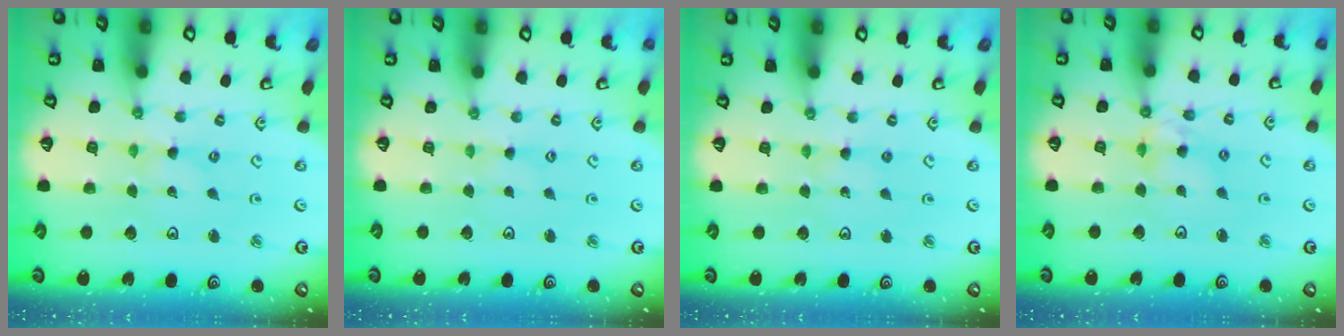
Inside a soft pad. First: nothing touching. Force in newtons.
{"total": 0.0}
{"total": 2.4, "press": 2.3, "slide": 0.3}
{"total": 7.9, "press": 7.9, "slide": 0.6}